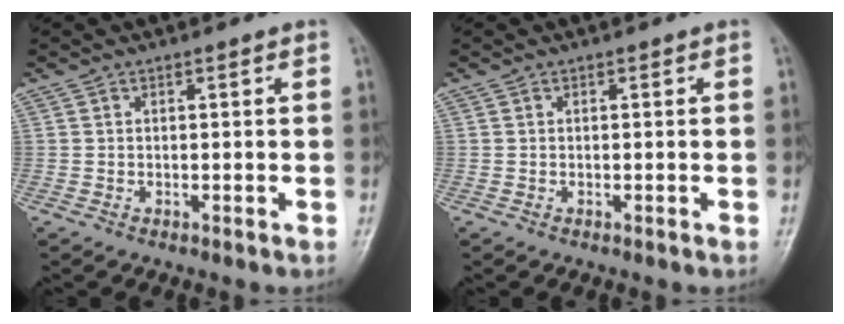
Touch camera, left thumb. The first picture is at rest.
{"total": 0.0}